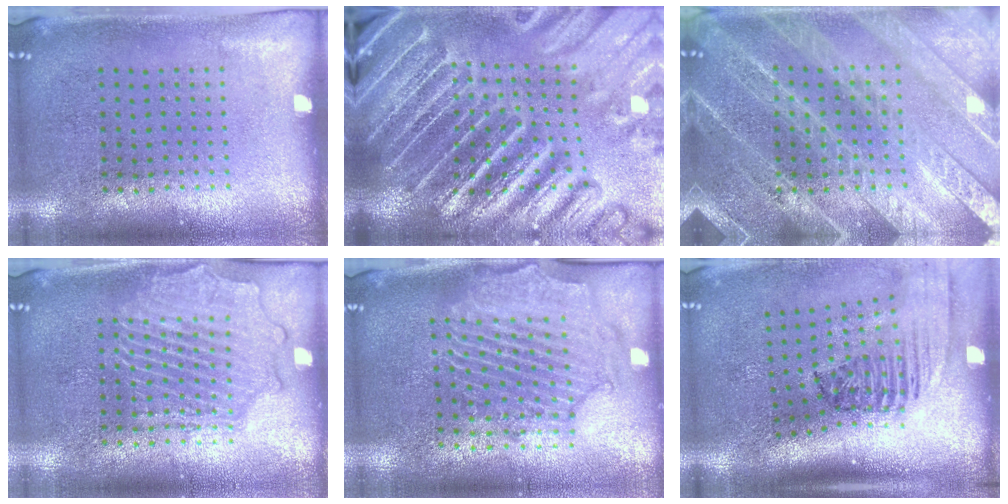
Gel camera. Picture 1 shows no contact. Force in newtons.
{"total": 5.7, "press": 5.0, "slide": 2.8}
{"total": 3.6, "press": 3.6, "slide": 0.4}
{"total": 2.9, "press": 2.9, "slide": 0.3}
{"total": 2.3, "press": 2.1, "slide": 0.8}
{"total": 2.3, "press": 1.6, "slide": 1.7}